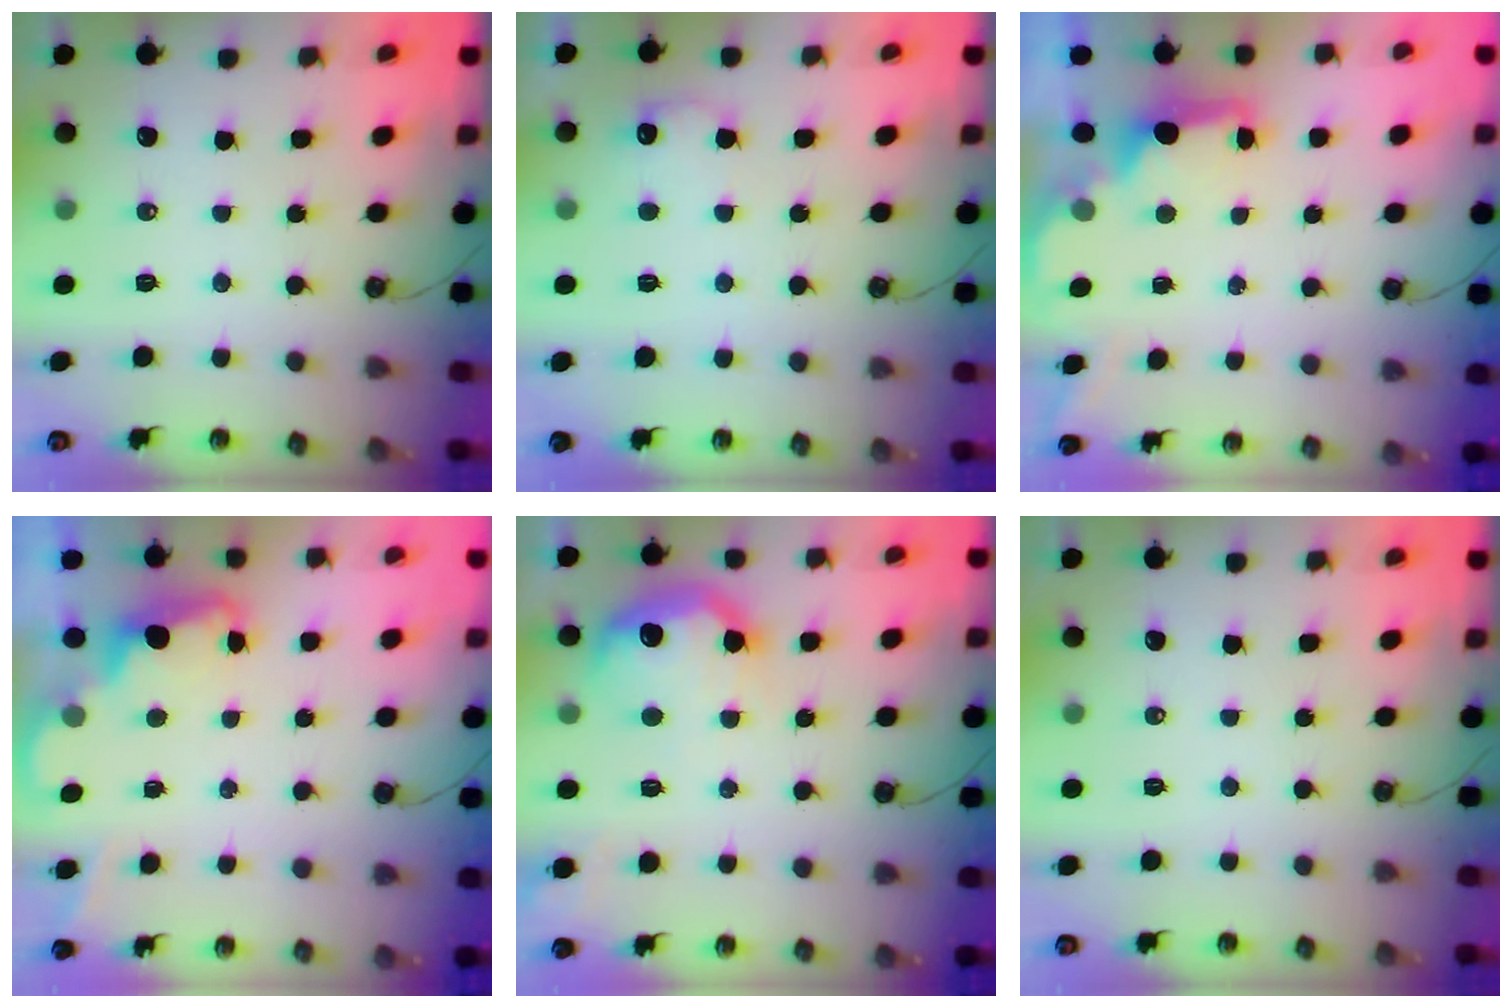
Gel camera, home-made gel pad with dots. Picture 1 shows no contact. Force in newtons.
{"total": 7.5, "press": 7.5, "slide": 0.5}
{"total": 2.1, "press": 1.9, "slide": 0.8}
{"total": 2.3, "press": 2.2, "slide": 0.6}
{"total": 13.8, "press": 13.7, "slide": 1.0}
{"total": 0.0}